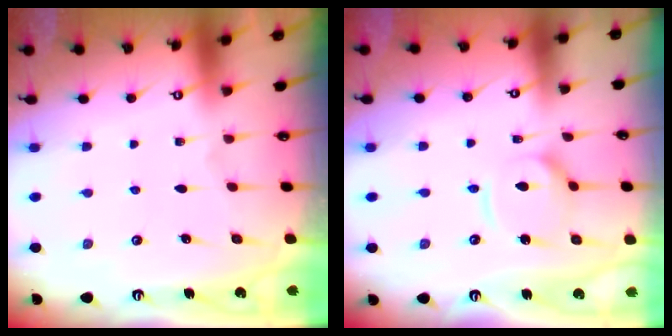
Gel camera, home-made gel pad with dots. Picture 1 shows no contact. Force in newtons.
{"total": 9.2, "press": 9.1, "slide": 0.9}